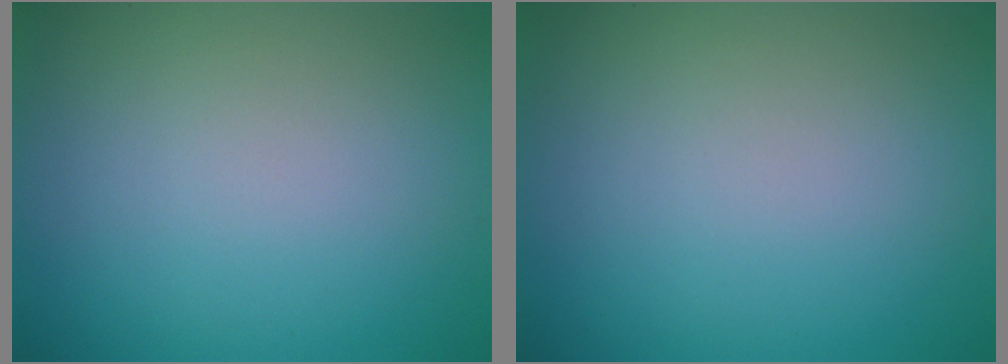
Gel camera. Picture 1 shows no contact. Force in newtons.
{"total": 0.0}